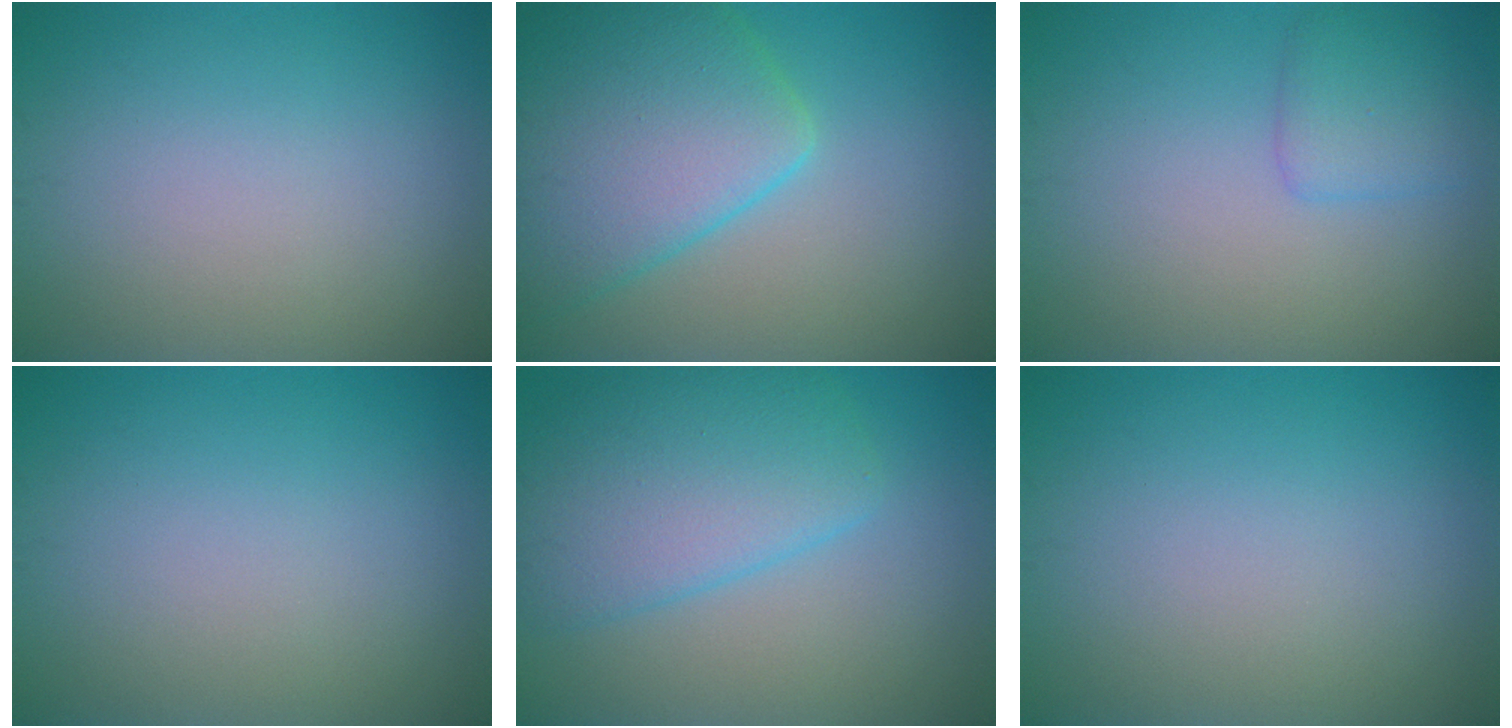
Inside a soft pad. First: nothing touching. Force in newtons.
{"total": 9.3, "press": 9.3, "slide": 0.4}
{"total": 2.1, "press": 2.1, "slide": 0.1}
{"total": 0.0}
{"total": 6.2, "press": 6.2, "slide": 0.2}
{"total": 0.0}